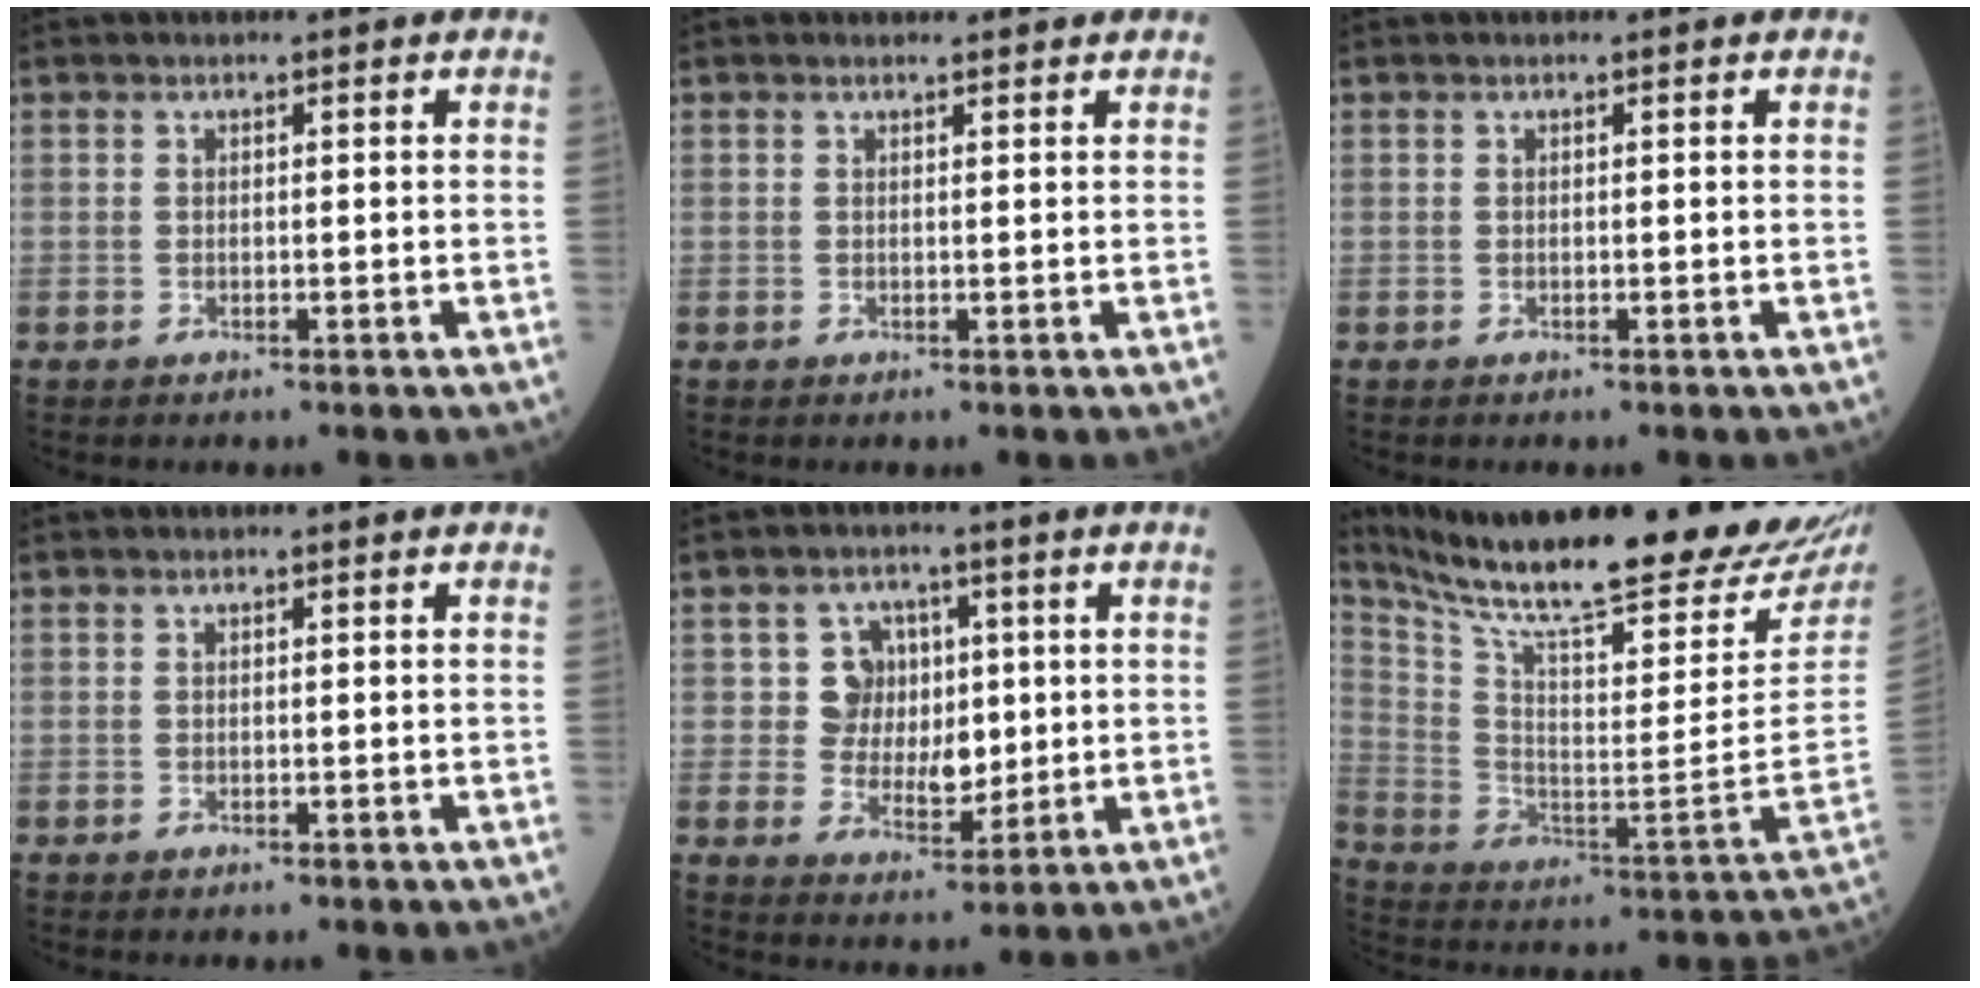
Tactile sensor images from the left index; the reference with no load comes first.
{"total": 1.6, "force": [1.6, 0.2, 0.2], "torque": [-0.014, 0.002, 0.020]}
{"total": 0.0}
{"total": 0.0}
{"total": 6.6, "force": [1.6, 6.1, 2.2], "torque": [-0.032, 0.009, 0.033]}
{"total": 31.5, "force": [27.1, 2.3, 15.9], "torque": [-0.285, -0.098, 0.392]}